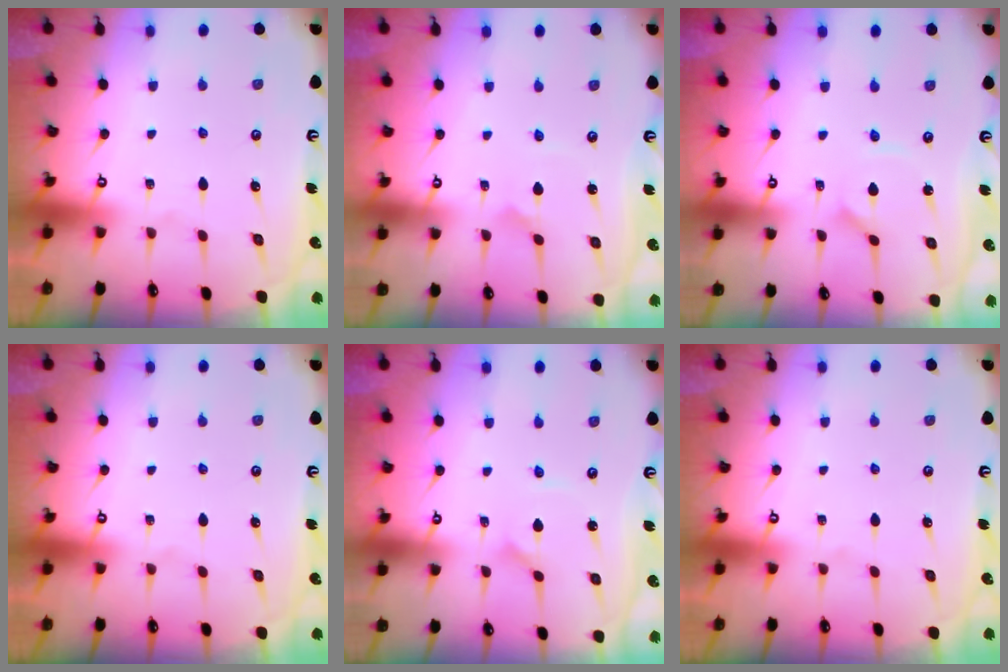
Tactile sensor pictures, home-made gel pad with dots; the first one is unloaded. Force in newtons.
{"total": 2.3, "press": 2.3, "slide": 0.2}
{"total": 1.5, "press": 1.4, "slide": 0.3}
{"total": 0.0}
{"total": 1.0, "press": 1.0, "slide": 0.0}
{"total": 0.0}